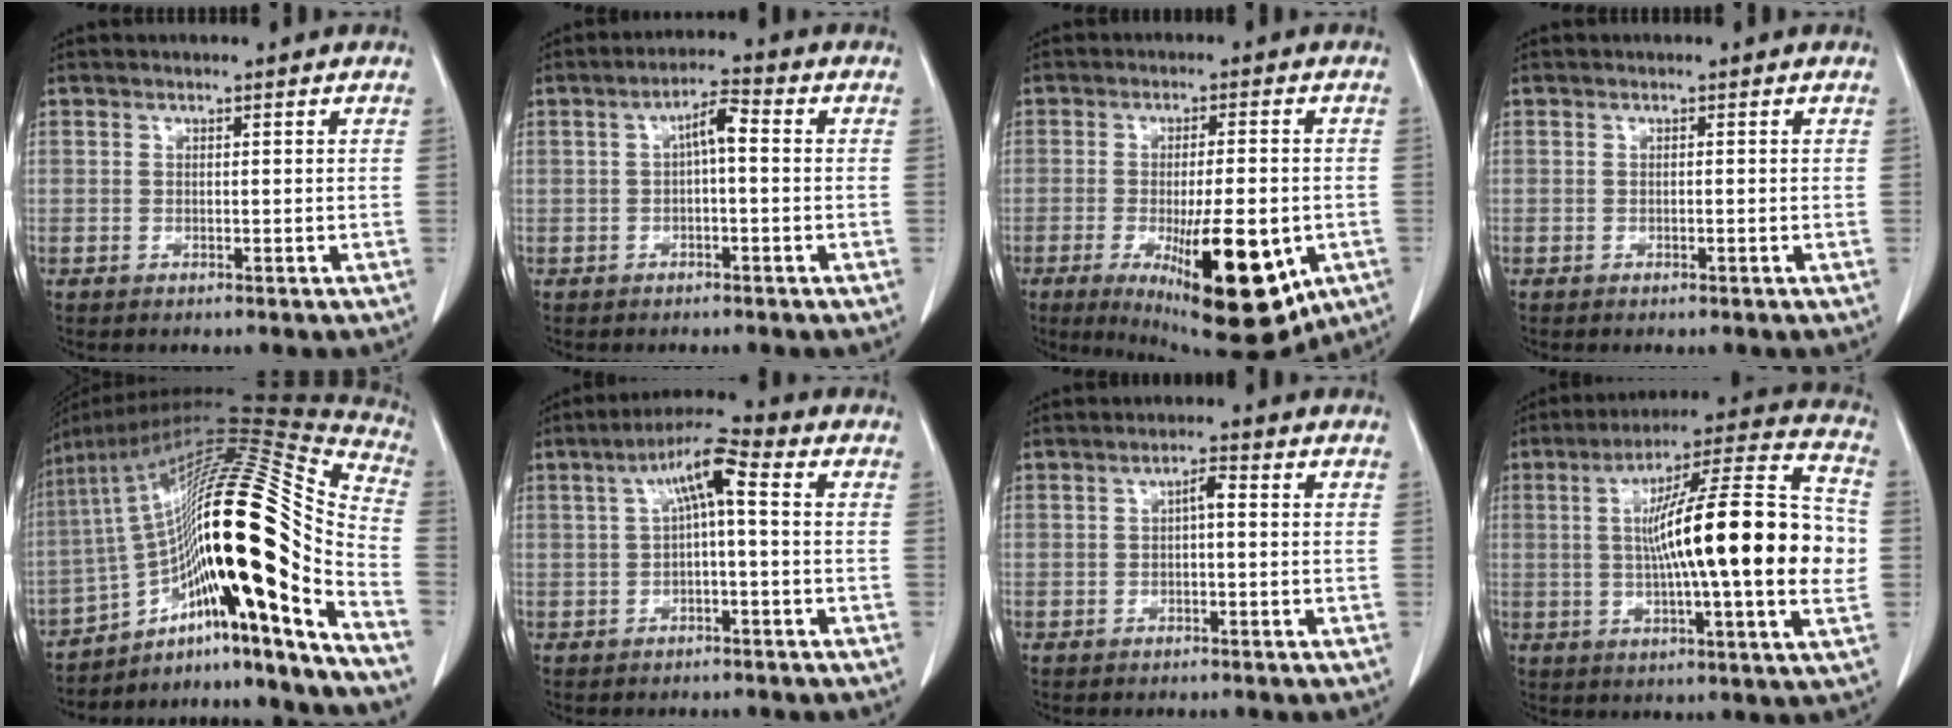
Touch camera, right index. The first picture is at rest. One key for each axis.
{"total": 5.9, "fx": 0.5, "fy": 1.4, "fz": 5.7, "tx": -0.100, "ty": 0.025, "tz": 0.006}
{"total": 16.7, "fx": -5.8, "fy": 4.3, "fz": 15.0, "tx": -0.200, "ty": -0.026, "tz": -0.069}
{"total": 0.0}
{"total": 31.3, "fx": -12.8, "fy": 3.8, "fz": 28.4, "tx": -0.423, "ty": 0.030, "tz": -0.203}
{"total": 6.9, "fx": 1.0, "fy": 1.1, "fz": 6.7, "tx": -0.117, "ty": 0.030, "tz": 0.013}
{"total": 2.1, "fx": 0.1, "fy": 0.6, "fz": 2.1, "tx": -0.035, "ty": 0.009, "tz": 0.001}
{"total": 23.4, "fx": 0.1, "fy": 1.7, "fz": 23.3, "tx": -0.331, "ty": 0.022, "tz": -0.009}